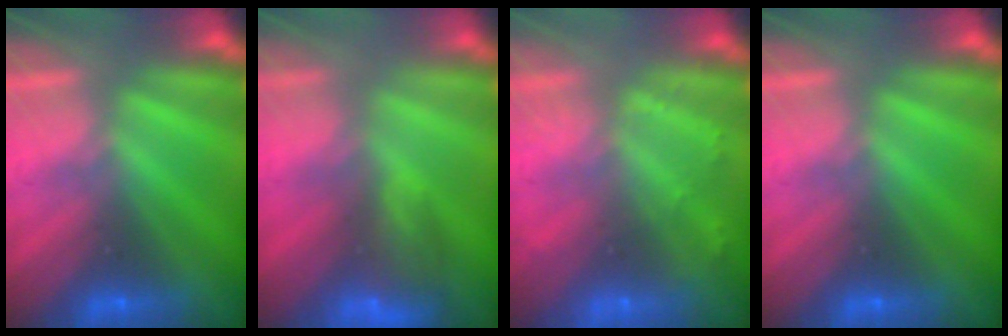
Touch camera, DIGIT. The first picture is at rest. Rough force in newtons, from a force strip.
{"total": 8.8}
{"total": 2.1}
{"total": 0.0}